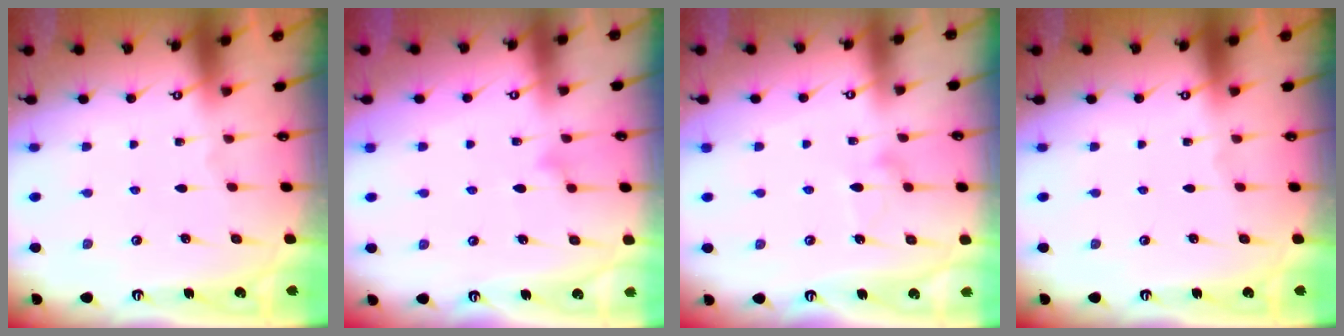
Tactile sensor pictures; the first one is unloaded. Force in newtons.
{"total": 9.4, "press": 9.4, "slide": 0.6}
{"total": 8.5, "press": 8.5, "slide": 0.3}
{"total": 0.0}